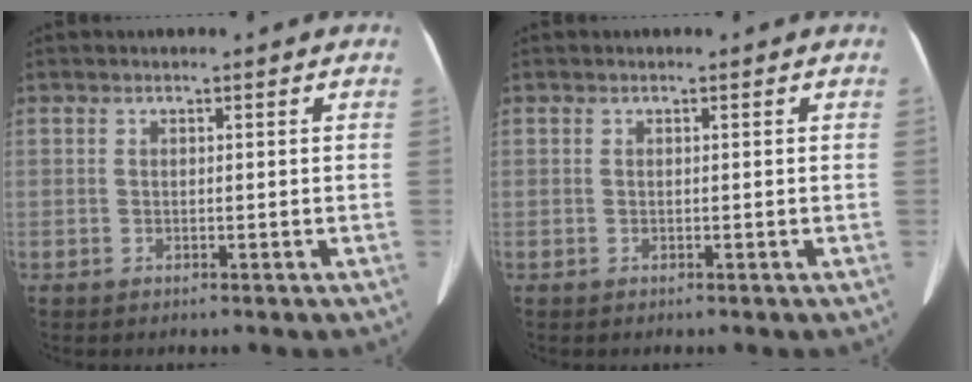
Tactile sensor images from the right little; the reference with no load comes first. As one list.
[{"total": 0.0}]